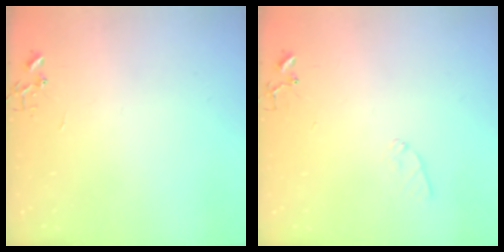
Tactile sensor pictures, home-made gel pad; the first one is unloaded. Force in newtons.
{"total": 5.7, "press": 5.7, "slide": 0.6}